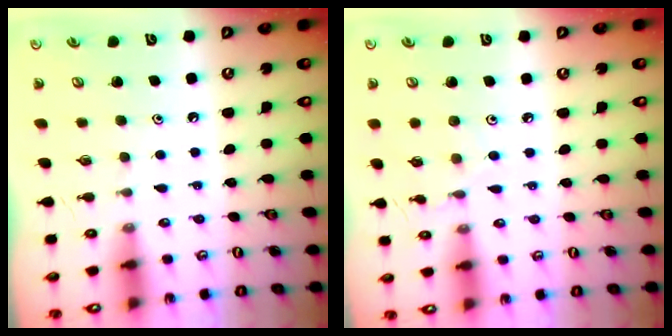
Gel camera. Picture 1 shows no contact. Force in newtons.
{"total": 3.1, "press": 3.0, "slide": 0.4}